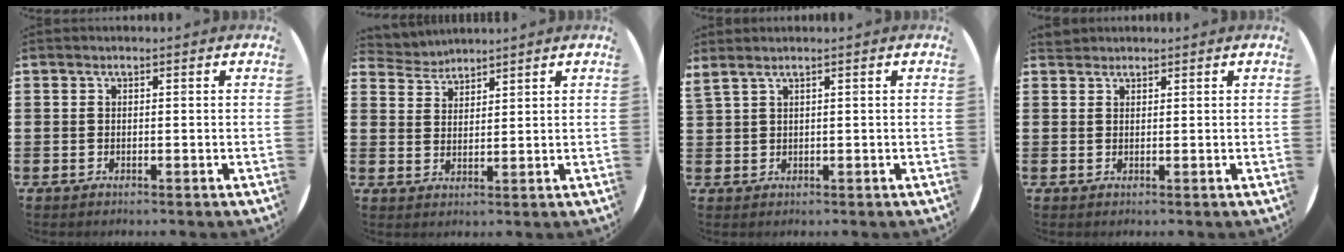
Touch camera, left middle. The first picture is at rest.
{"total": 3.2, "force": [3.2, 0.5, -0.3], "torque": [-0.004, -0.009, 0.060]}
{"total": 0.9, "force": [0.6, -0.2, 0.6], "torque": [-0.010, 0.000, 0.010]}
{"total": 1.0, "force": [1.0, 0.3, -0.1], "torque": [0.000, 0.001, 0.020]}